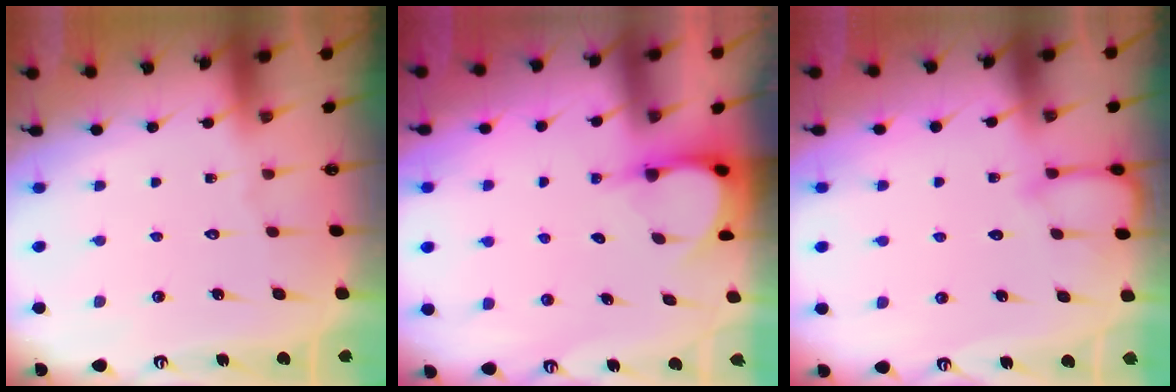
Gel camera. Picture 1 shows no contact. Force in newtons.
{"total": 3.9, "press": 3.9, "slide": 0.2}
{"total": 4.9, "press": 4.9, "slide": 0.5}